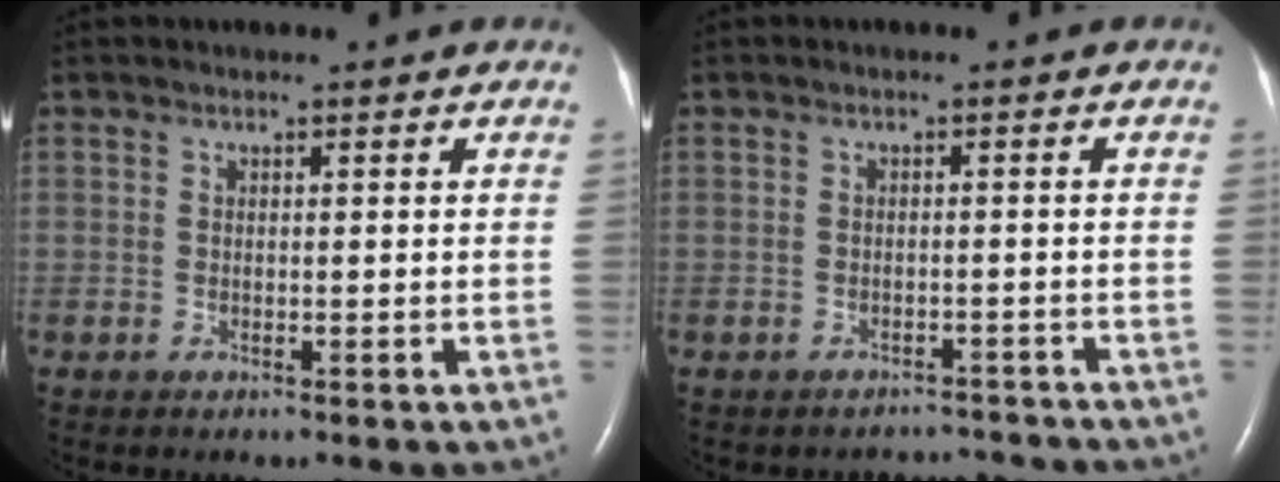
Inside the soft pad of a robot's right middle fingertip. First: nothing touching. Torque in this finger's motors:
{"motor_torque": [0.06, -0.08, -0.01, -0.01]}